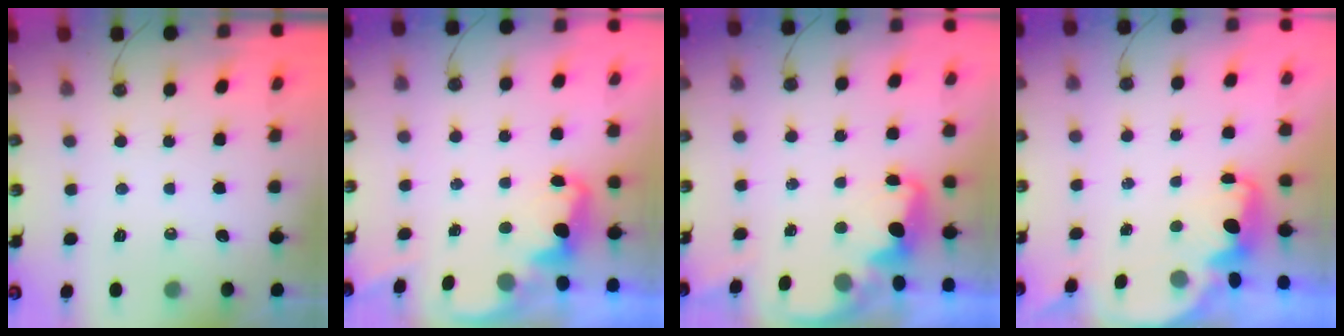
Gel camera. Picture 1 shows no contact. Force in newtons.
{"total": 2.4, "press": 2.3, "slide": 0.7}
{"total": 2.1, "press": 2.0, "slide": 0.6}
{"total": 2.2, "press": 2.1, "slide": 0.6}